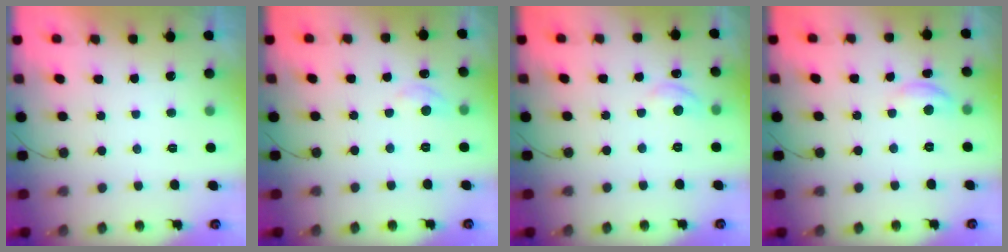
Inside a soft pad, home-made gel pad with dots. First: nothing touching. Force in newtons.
{"total": 5.6, "press": 5.6, "slide": 0.5}
{"total": 4.9, "press": 4.9, "slide": 0.6}
{"total": 5.6, "press": 5.6, "slide": 0.4}